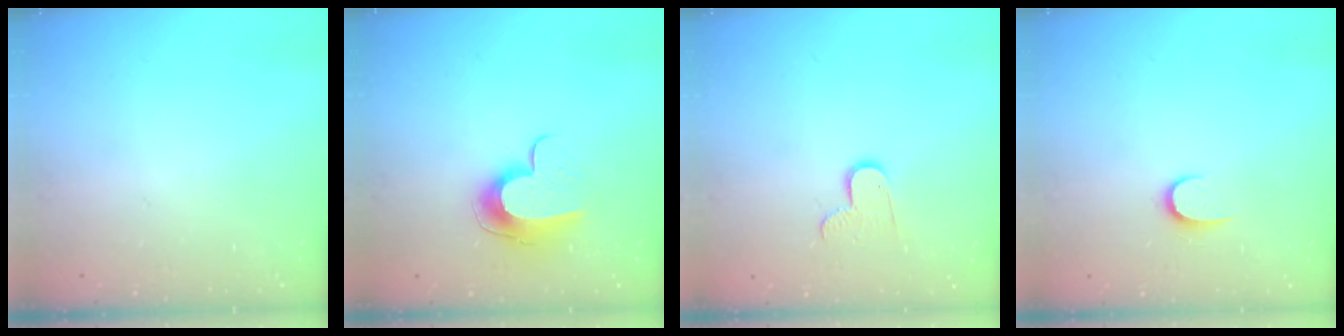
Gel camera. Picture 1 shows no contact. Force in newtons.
{"total": 10.2, "press": 10.2, "slide": 0.1}
{"total": 7.6, "press": 7.6, "slide": 0.5}
{"total": 5.4, "press": 5.4, "slide": 0.5}